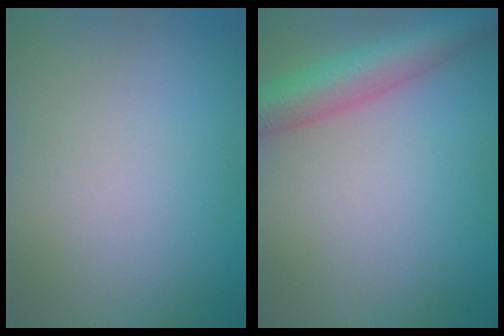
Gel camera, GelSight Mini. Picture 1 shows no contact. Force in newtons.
{"total": 5.8, "press": 5.8, "slide": 0.2}